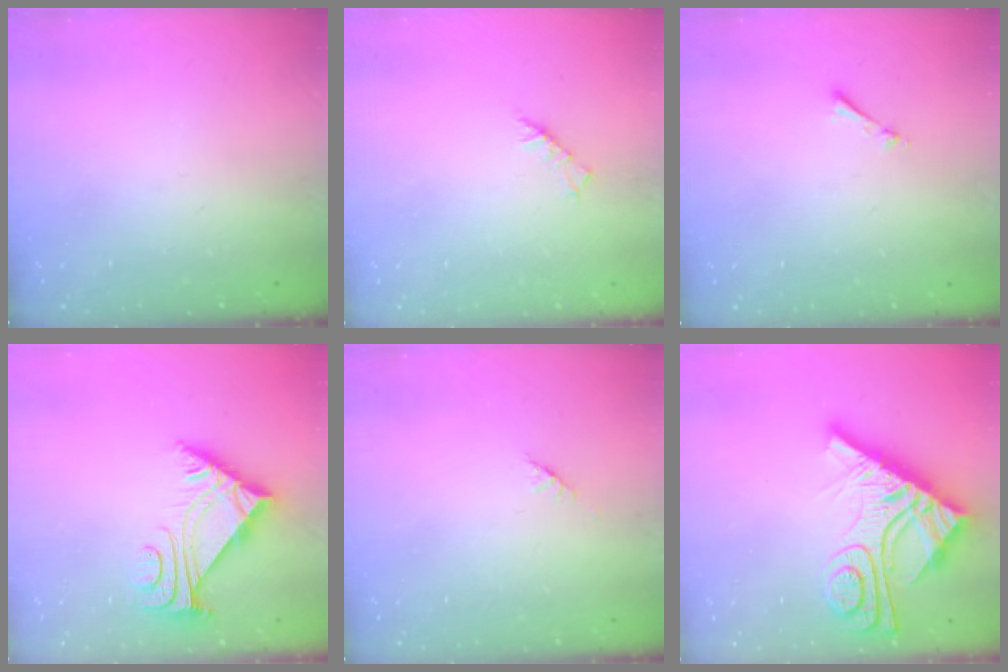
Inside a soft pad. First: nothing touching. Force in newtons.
{"total": 3.7, "press": 3.7, "slide": 0.8}
{"total": 0.6, "press": 0.6, "slide": 0.2}
{"total": 6.2, "press": 6.2, "slide": 0.7}
{"total": 1.4, "press": 1.3, "slide": 0.5}
{"total": 15.0, "press": 15.0, "slide": 1.4}